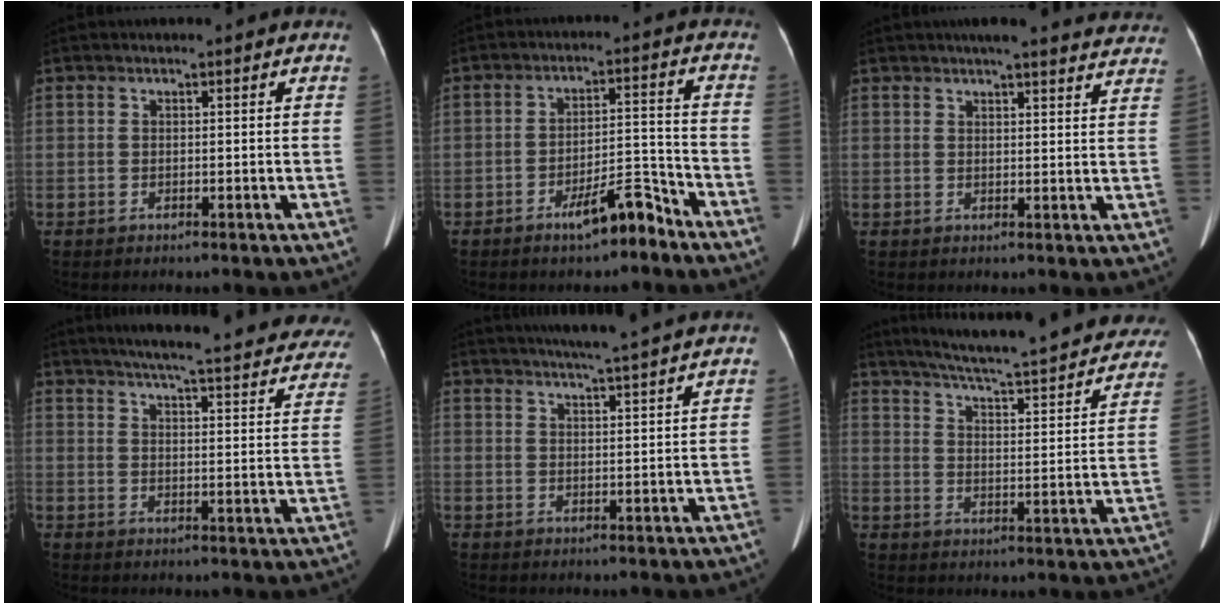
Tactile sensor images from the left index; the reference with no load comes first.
{"total": 6.8, "force": [-5.1, 1.3, 4.3], "torque": [-0.067, 0.009, -0.084]}
{"total": 16.7, "force": [15.4, 2.5, 6.0], "torque": [-0.059, 0.002, 0.170]}
{"total": 31.4, "force": [27.9, 4.1, 13.8], "torque": [-0.192, -0.050, 0.324]}
{"total": 9.7, "force": [8.4, -1.2, 4.6], "torque": [-0.069, 0.011, 0.106]}
{"total": 29.0, "force": [25.6, 4.0, 13.0], "torque": [-0.200, -0.046, 0.316]}